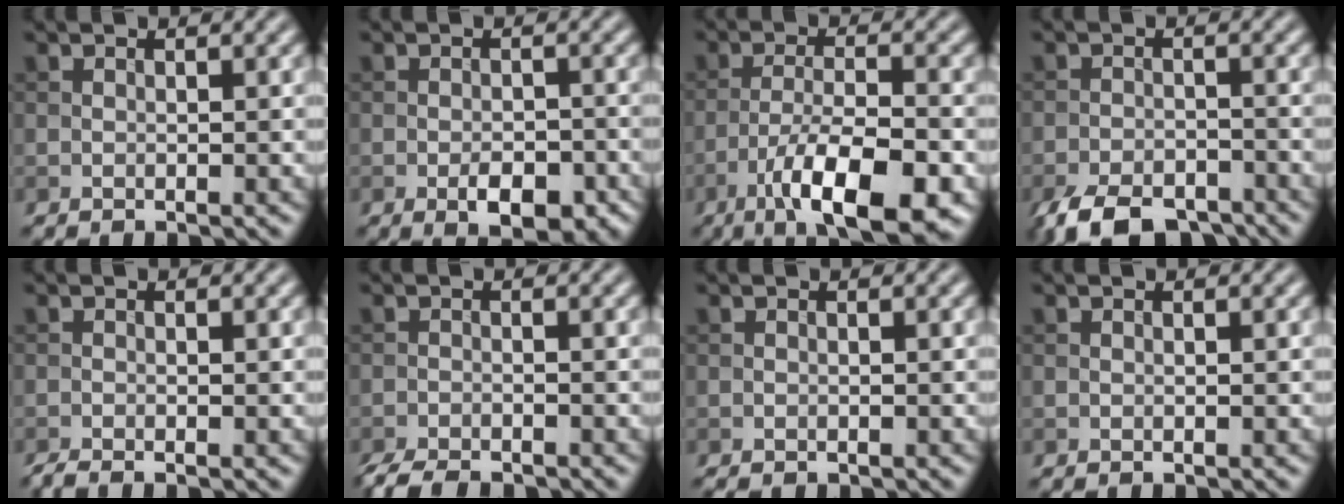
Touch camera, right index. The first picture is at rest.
{"total": 4.1, "force": [-1.9, 1.9, 3.1], "torque": [-0.046, -0.004, -0.027]}
{"total": 9.8, "force": [-5.5, 2.8, 7.6], "torque": [-0.127, -0.002, -0.092]}
{"total": 6.7, "force": [-5.2, 2.7, 3.2], "torque": [-0.047, -0.014, -0.094]}
{"total": 1.3, "force": [-1.0, 0.1, 0.7], "torque": [-0.013, -0.005, -0.023]}
{"total": 3.7, "force": [-3.3, 0.8, 1.5], "torque": [-0.028, -0.012, -0.063]}
{"total": 0.5, "force": [-0.4, 0.1, 0.3], "torque": [-0.006, -0.001, -0.006]}
{"total": 0.0}